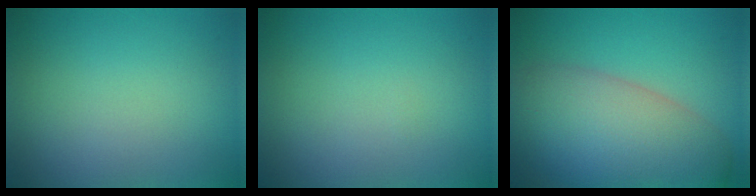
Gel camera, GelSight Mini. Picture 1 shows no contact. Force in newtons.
{"total": 0.0}
{"total": 10.3, "press": 10.3, "slide": 0.7}